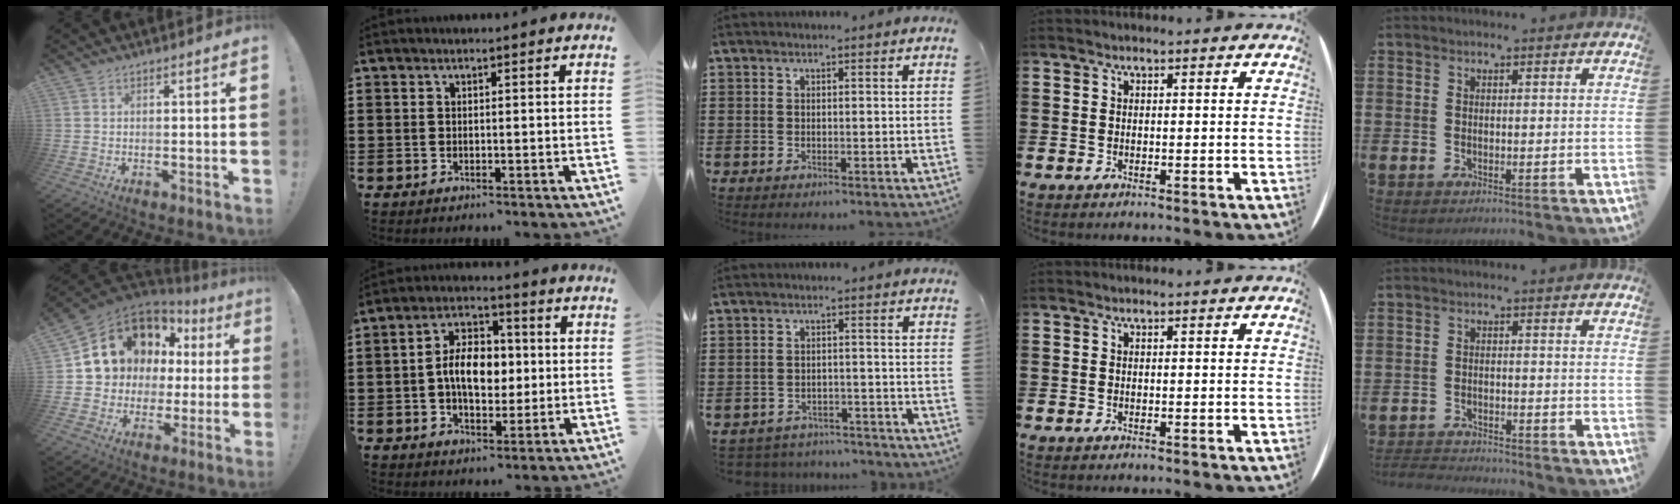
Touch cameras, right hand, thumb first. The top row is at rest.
{"thumb": {"total": 12.3, "force": [5.8, 10.0, 4.2], "torque": [-0.067, -0.048, 0.129]}, "index": {"total": 8.0, "force": [-0.1, 5.1, 6.2], "torque": [-0.114, 0.009, -0.009]}, "middle": {"total": 2.9, "force": [-2.9, 0.4, -0.2], "torque": [-0.006, -0.001, -0.063]}, "little": {"total": 2.3, "force": [-2.3, 0.0, -0.2], "torque": [-0.003, 0.002, -0.052]}}